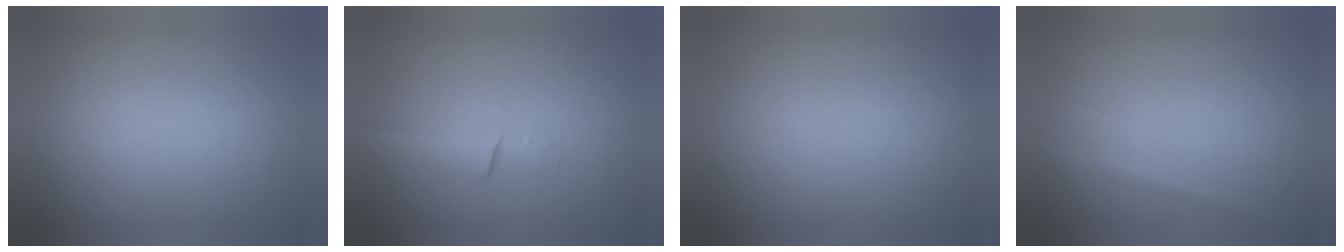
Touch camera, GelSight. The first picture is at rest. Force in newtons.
{"total": 2.6}
{"total": 1.3}
{"total": 2.8}